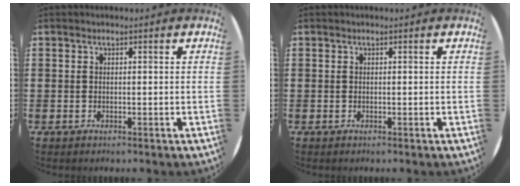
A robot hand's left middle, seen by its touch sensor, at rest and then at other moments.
{"total": 0.0}